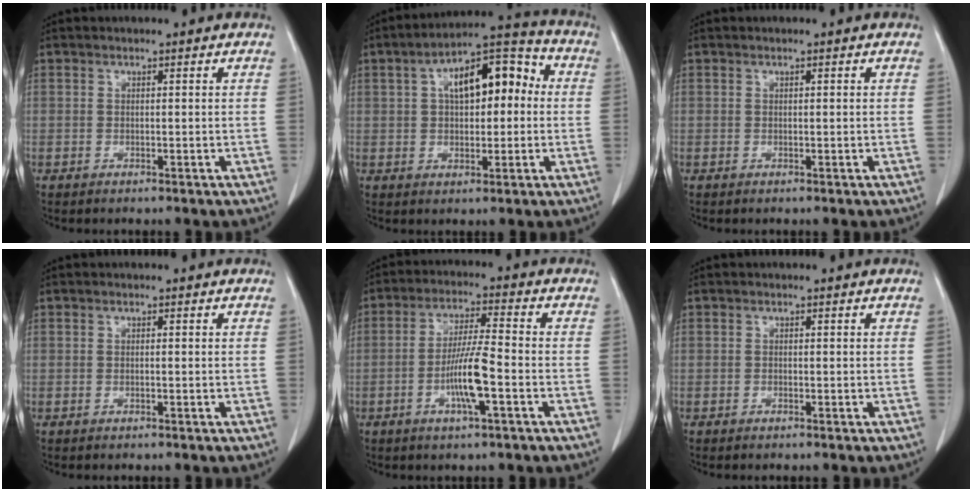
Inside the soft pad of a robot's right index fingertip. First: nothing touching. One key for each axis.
{"total": 12.6, "fx": 2.0, "fy": 5.7, "fz": 11.0, "tx": -0.168, "ty": 0.047, "tz": 0.030}
{"total": 0.0}
{"total": 0.0}
{"total": 8.2, "fx": -2.6, "fy": 0.3, "fz": 7.7, "tx": -0.149, "ty": -0.002, "tz": -0.052}
{"total": 0.0}